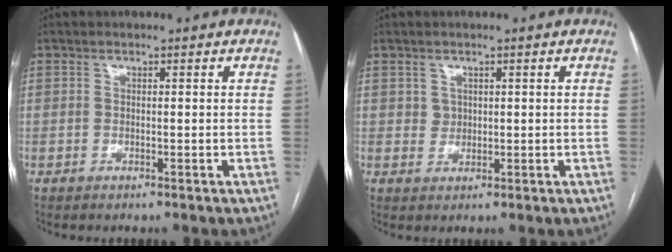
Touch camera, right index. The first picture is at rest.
{"total": 1.6, "force": [0.6, 1.5, 0.4], "torque": [-0.002, -0.002, 0.010]}